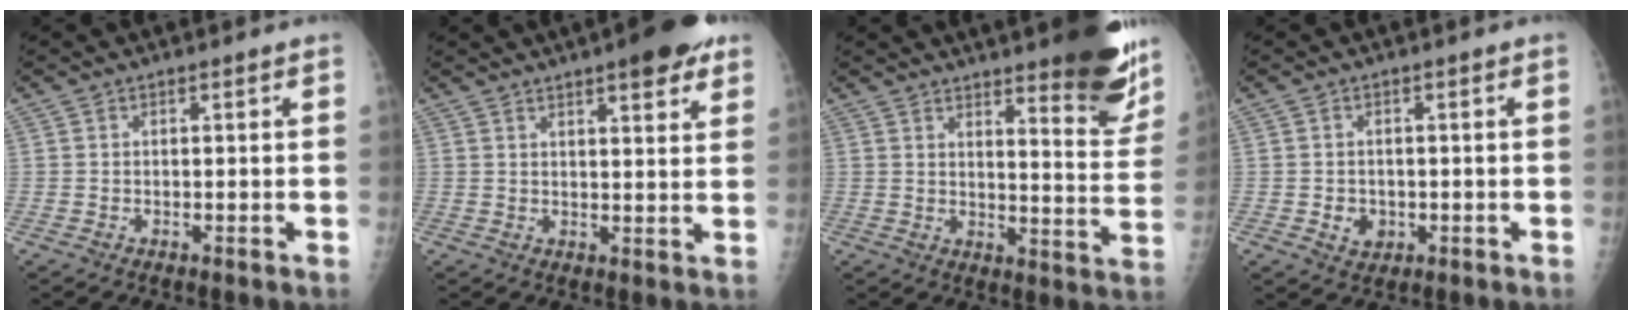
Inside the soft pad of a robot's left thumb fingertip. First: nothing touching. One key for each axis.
{"total": 9.4, "fx": 5.9, "fy": 2.5, "fz": 6.9, "tx": -0.070, "ty": -0.020, "tz": 0.073}
{"total": 18.0, "fx": 13.1, "fy": 4.0, "fz": 11.7, "tx": -0.117, "ty": -0.093, "tz": 0.162}
{"total": 3.2, "fx": -0.6, "fy": 2.8, "fz": 1.4, "tx": -0.009, "ty": 0.002, "tz": 0.000}